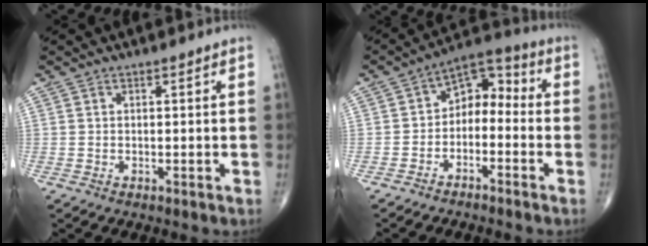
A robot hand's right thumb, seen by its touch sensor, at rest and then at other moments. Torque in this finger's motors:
{"motor_torque": [-0.16, -0.07, 0.24, -0.22, 0.06]}